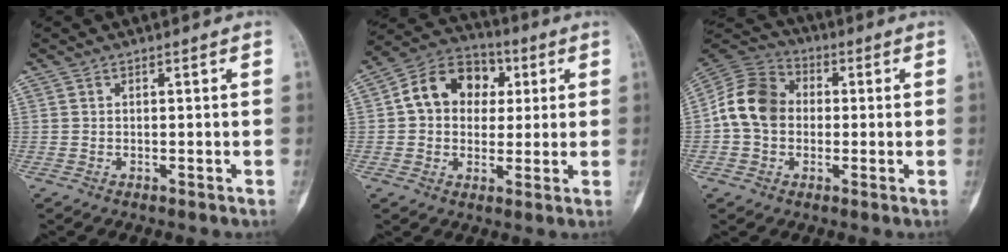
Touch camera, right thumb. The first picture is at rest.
{"total": 12.8, "force": [2.4, 10.2, 7.4], "torque": [-0.087, 0.018, 0.029]}
{"total": 11.7, "force": [0.0, 9.4, 6.9], "torque": [-0.116, 0.030, -0.014]}